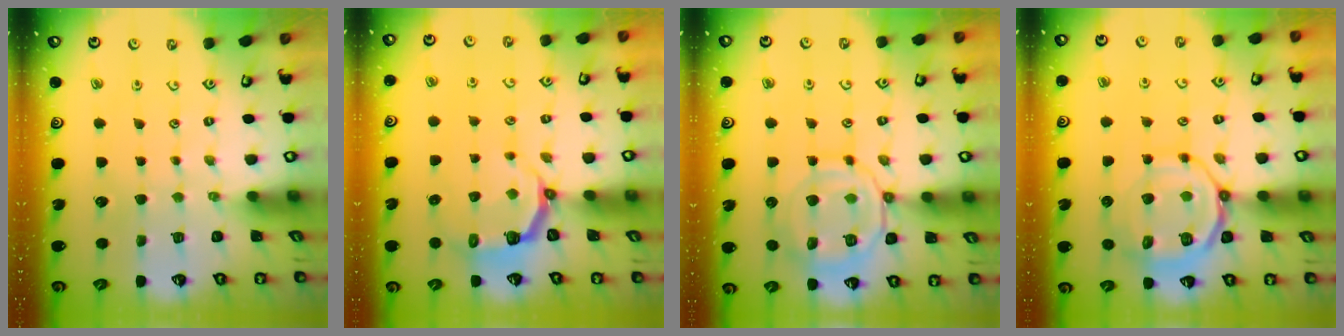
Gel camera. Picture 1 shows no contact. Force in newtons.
{"total": 4.5, "press": 3.0, "slide": 3.4}
{"total": 13.0, "press": 13.0, "slide": 1.4}
{"total": 11.8, "press": 11.6, "slide": 2.2}